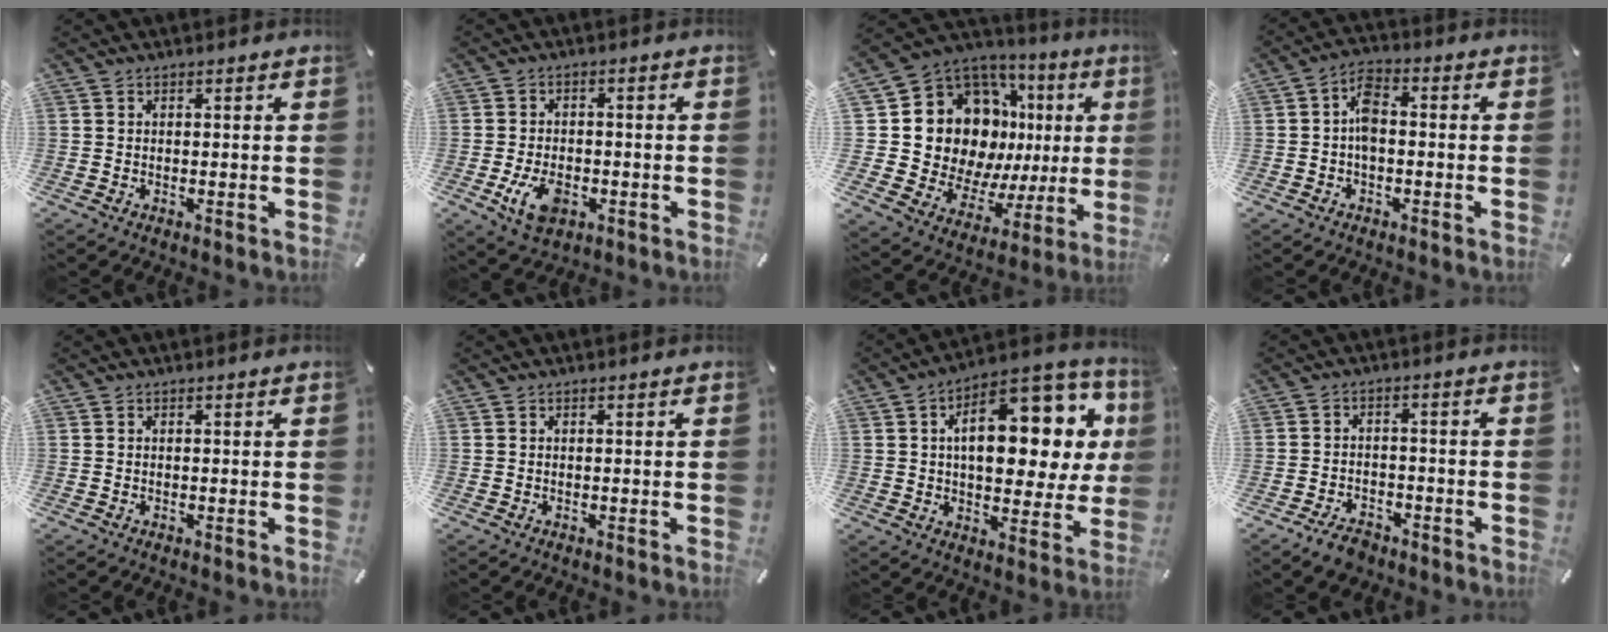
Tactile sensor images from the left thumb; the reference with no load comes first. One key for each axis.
{"total": 7.4, "fx": -2.5, "fy": 4.8, "fz": 5.1, "tx": -0.104, "ty": 0.006, "tz": -0.048}
{"total": 21.3, "fx": 6.2, "fy": 15.6, "fz": 13.2, "tx": -0.229, "ty": -0.057, "tz": 0.140}
{"total": 6.1, "fx": -0.9, "fy": 3.5, "fz": 4.9, "tx": -0.091, "ty": 0.017, "tz": -0.014}
{"total": 0.0}
{"total": 0.0}
{"total": 20.9, "fx": 6.4, "fy": 11.2, "fz": 16.5, "tx": -0.224, "ty": -0.038, "tz": 0.101}
{"total": 4.6, "fx": -3.6, "fy": 2.3, "fz": 1.7, "tx": -0.022, "ty": 0.025, "tz": -0.065}